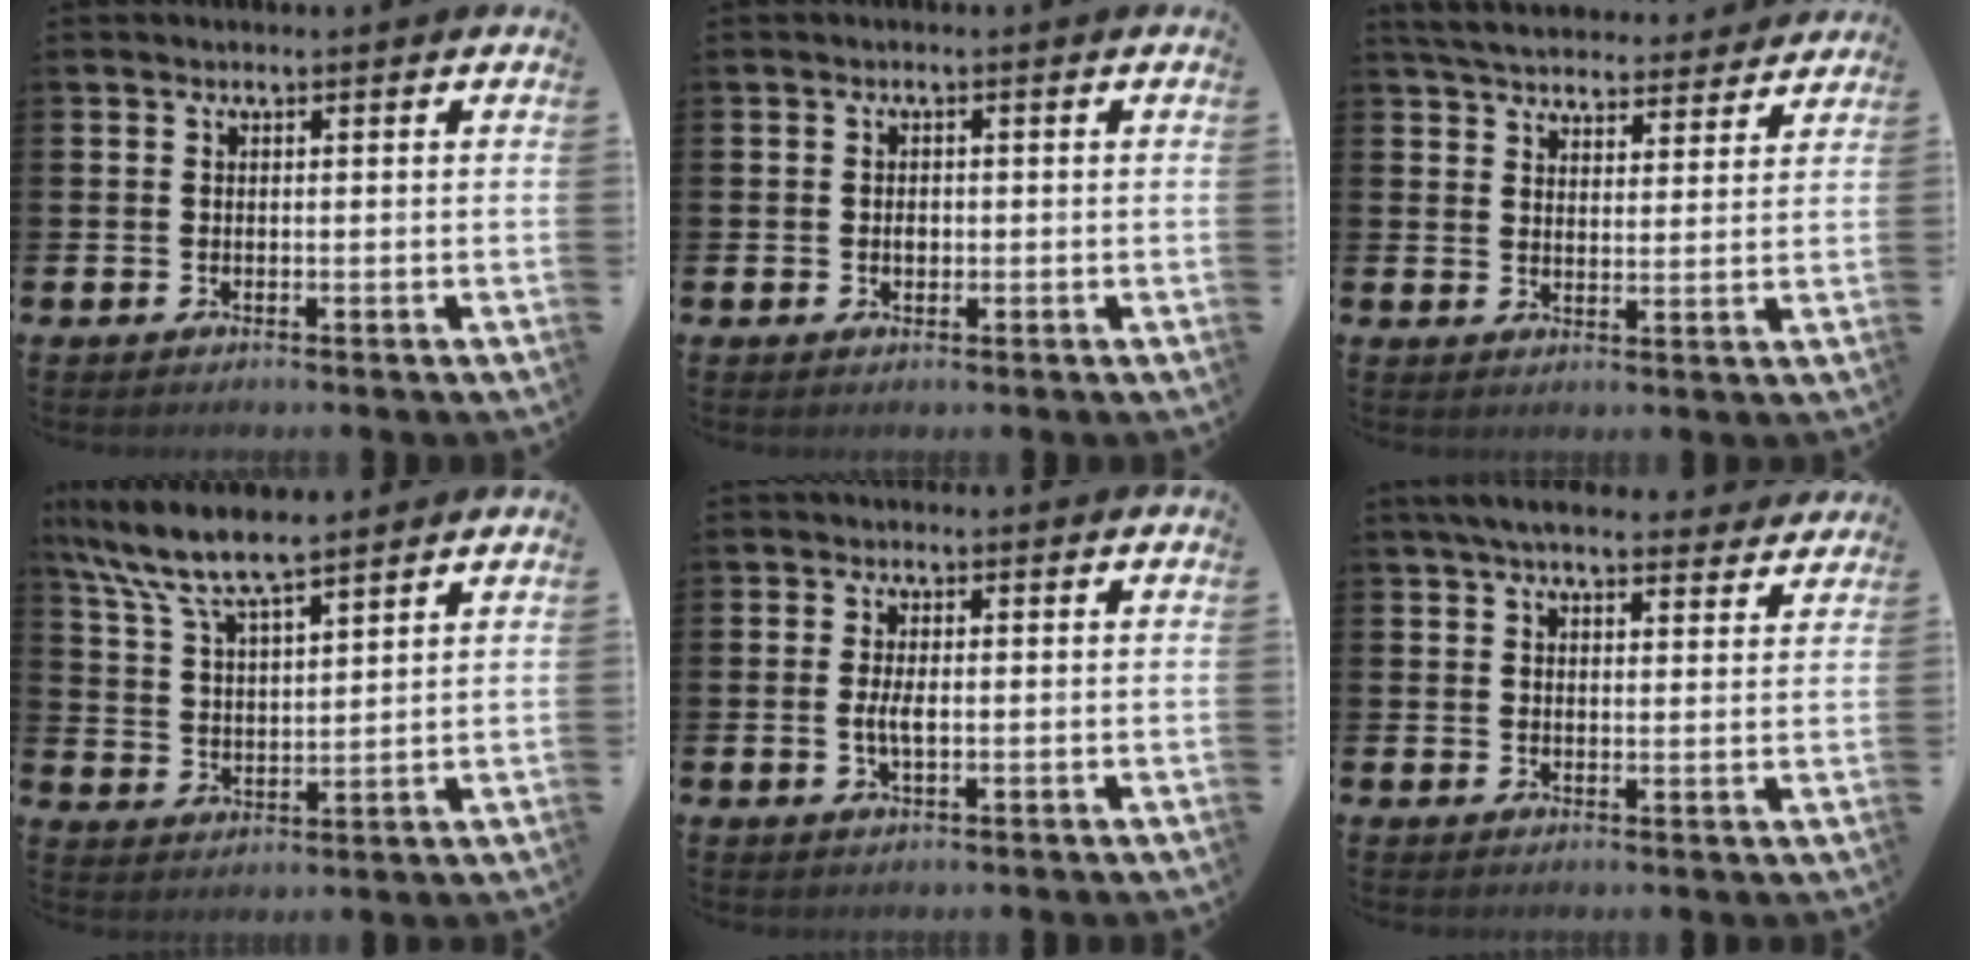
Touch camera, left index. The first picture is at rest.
{"total": 1.4, "force": [-0.1, 1.0, 0.9], "torque": [-0.003, 0.001, -0.007]}
{"total": 5.8, "force": [5.6, 1.2, 0.7], "torque": [-0.029, -0.035, 0.098]}
{"total": 8.6, "force": [7.8, 1.4, 3.2], "torque": [-0.093, -0.037, 0.139]}
{"total": 2.7, "force": [-0.1, 1.1, 2.4], "torque": [-0.040, -0.001, -0.004]}
{"total": 5.7, "force": [5.3, 1.2, 1.8], "torque": [-0.034, -0.018, 0.094]}